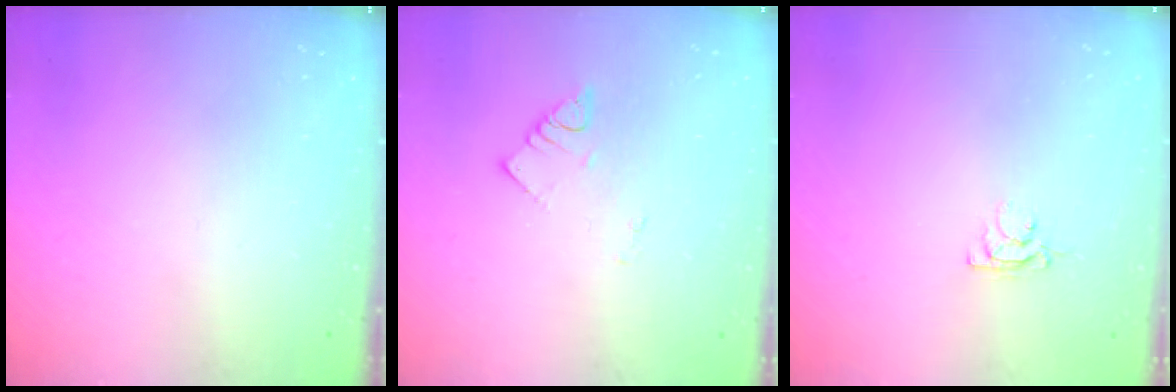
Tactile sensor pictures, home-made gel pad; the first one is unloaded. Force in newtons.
{"total": 2.1, "press": 2.1, "slide": 0.3}
{"total": 2.9, "press": 2.9, "slide": 0.3}